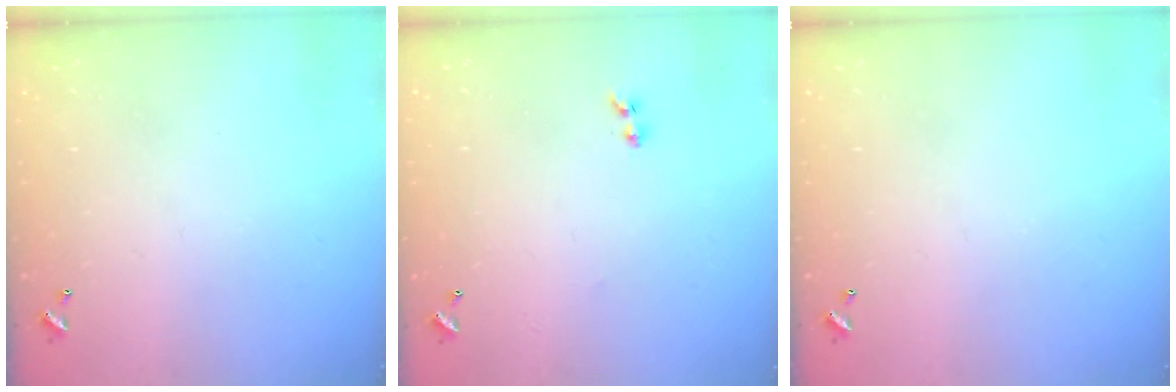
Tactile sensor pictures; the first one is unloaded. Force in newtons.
{"total": 1.9, "press": 1.7, "slide": 0.9}
{"total": 0.0}